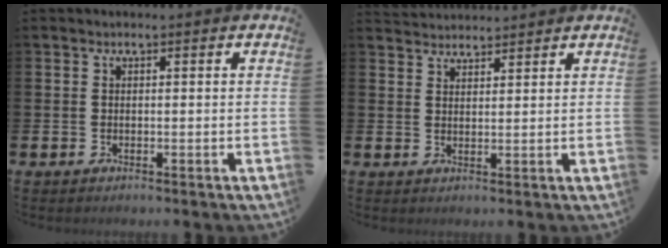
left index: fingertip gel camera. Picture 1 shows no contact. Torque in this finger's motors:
{"motor_torque": [0.18, -1.71, -0.03, 0.02]}